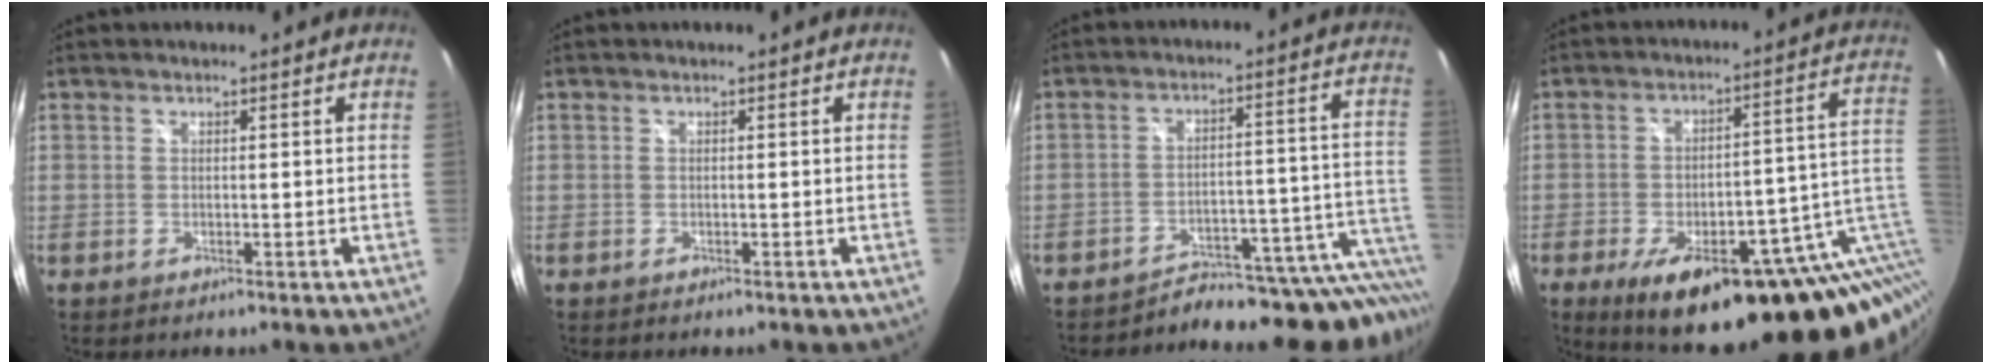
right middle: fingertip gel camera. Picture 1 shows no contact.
{"total": 0.0}
{"total": 20.6, "force": [-20.0, 2.3, 4.4], "torque": [-0.018, 0.015, -0.271]}
{"total": 25.4, "force": [-9.6, 9.4, 21.5], "torque": [-0.286, -0.004, -0.110]}